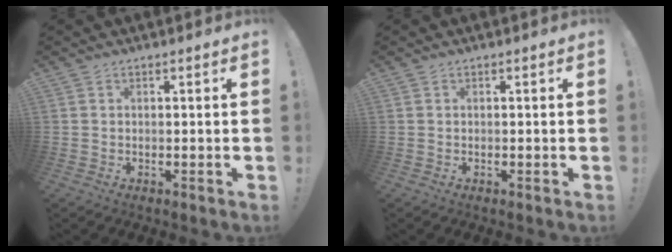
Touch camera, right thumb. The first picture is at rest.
{"total": 0.0}